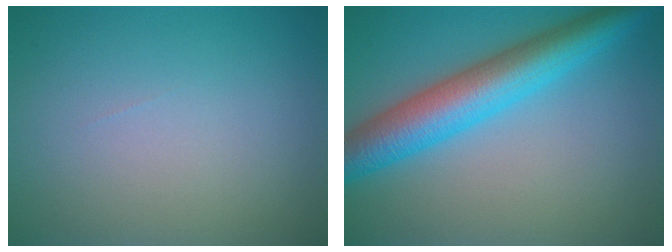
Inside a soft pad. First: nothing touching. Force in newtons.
{"total": 7.5, "press": 7.5, "slide": 0.1}